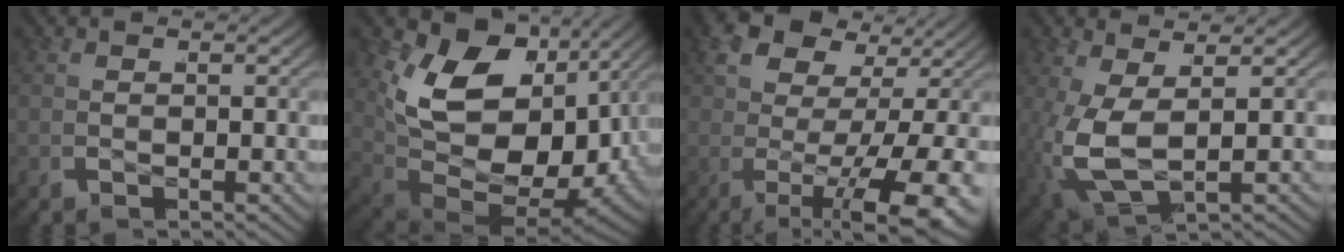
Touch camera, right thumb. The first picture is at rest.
{"total": 22.0, "force": [-2.6, 15.2, 15.7], "torque": [-0.301, -0.053, -0.019]}
{"total": 10.6, "force": [0.1, 6.0, 8.8], "torque": [-0.159, -0.021, 0.014]}
{"total": 7.3, "force": [-1.4, 4.9, 5.3], "torque": [-0.162, -0.034, -0.006]}